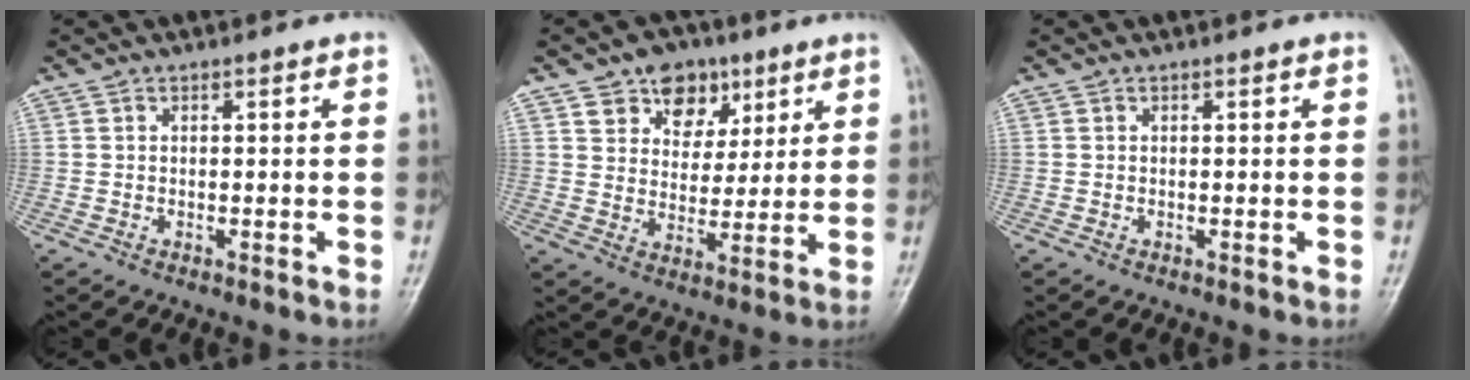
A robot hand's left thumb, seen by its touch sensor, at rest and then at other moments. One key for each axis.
{"total": 9.7, "fx": 5.5, "fy": 7.0, "fz": 3.8, "tx": -0.021, "ty": -0.022, "tz": 0.090}
{"total": 0.0}